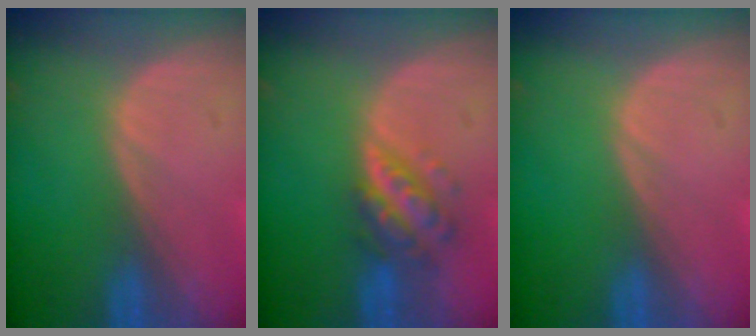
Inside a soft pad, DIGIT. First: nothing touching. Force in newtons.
{"total": 5.6, "press": 5.2, "slide": 2.1}
{"total": 0.0}